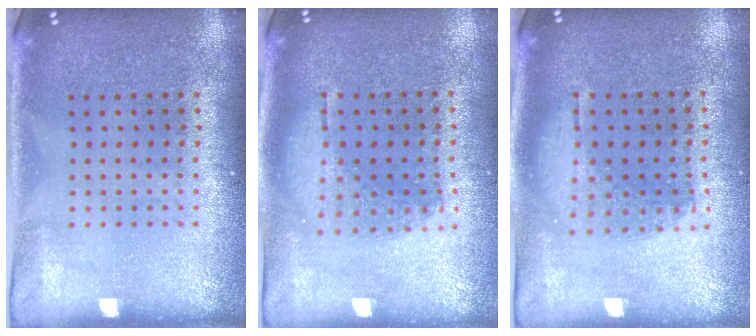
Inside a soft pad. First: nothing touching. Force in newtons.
{"total": 1.2, "press": 1.1, "slide": 0.5}
{"total": 1.2, "press": 1.1, "slide": 0.5}